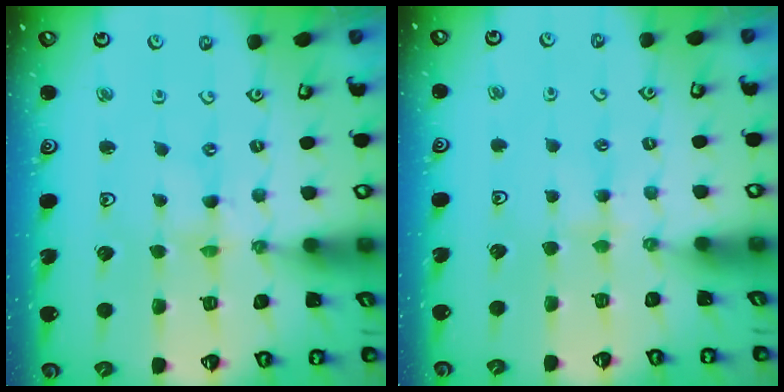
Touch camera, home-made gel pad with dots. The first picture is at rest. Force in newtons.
{"total": 2.5, "press": 2.5, "slide": 0.4}